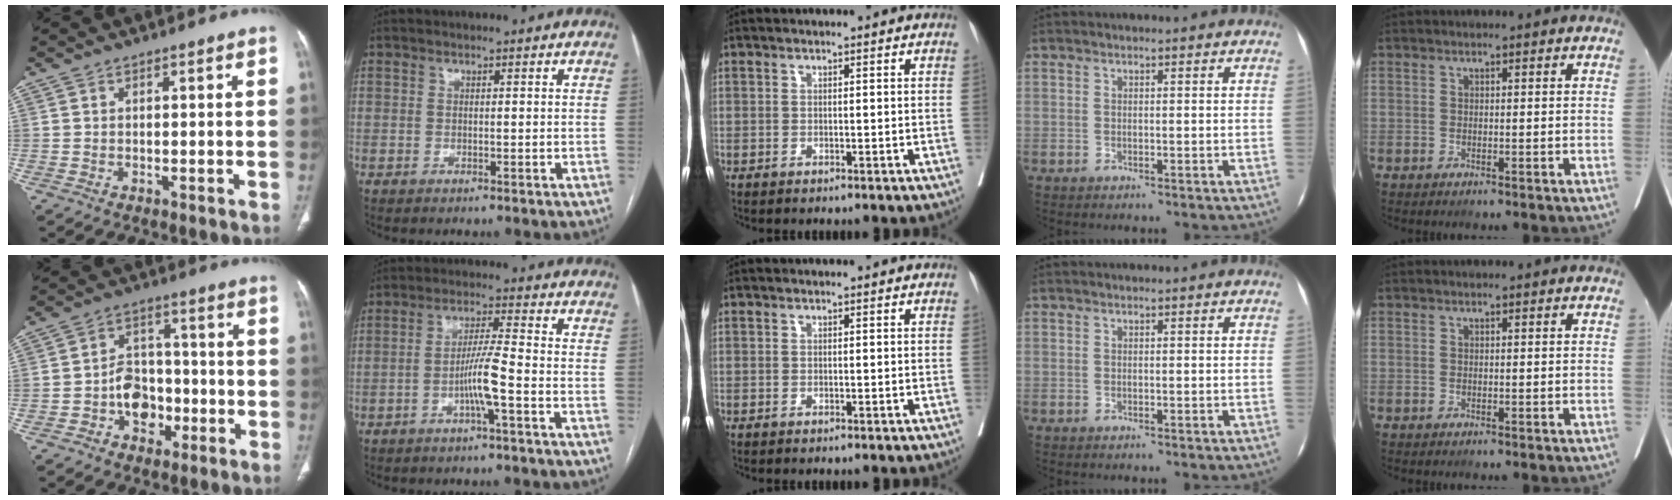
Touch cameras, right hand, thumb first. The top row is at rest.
{"thumb": {"total": 8.9, "force": [-3.0, 6.9, 4.8], "torque": [-0.040, 0.036, -0.050]}, "index": {"total": 5.7, "force": [-2.1, -0.5, 5.3], "torque": [-0.107, 0.005, -0.040]}}